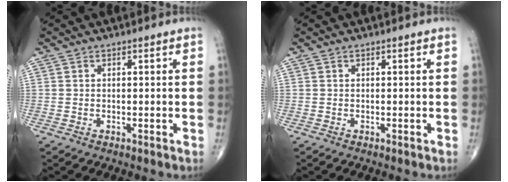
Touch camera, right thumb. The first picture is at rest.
{"total": 0.0}